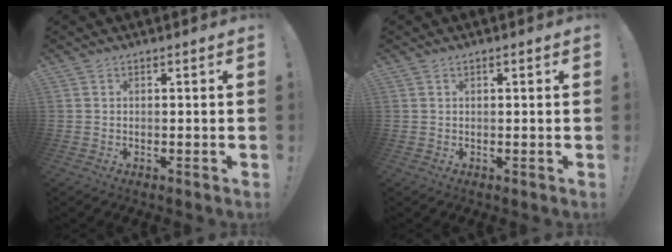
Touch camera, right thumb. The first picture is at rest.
{"total": 0.6, "force": [0.3, 0.3, 0.4], "torque": [-0.009, 0.003, 0.006]}